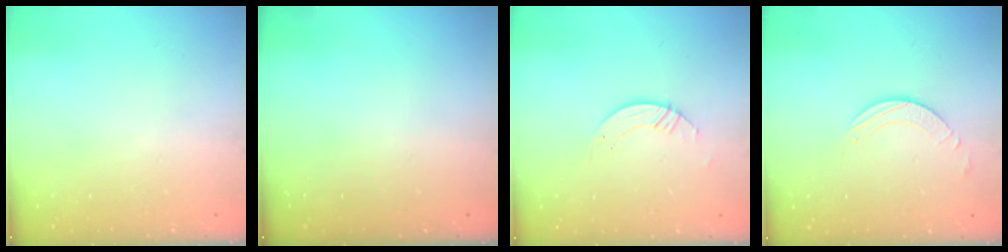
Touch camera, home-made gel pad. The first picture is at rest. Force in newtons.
{"total": 0.0}
{"total": 3.1, "press": 3.1, "slide": 0.2}
{"total": 1.9, "press": 1.9, "slide": 0.2}